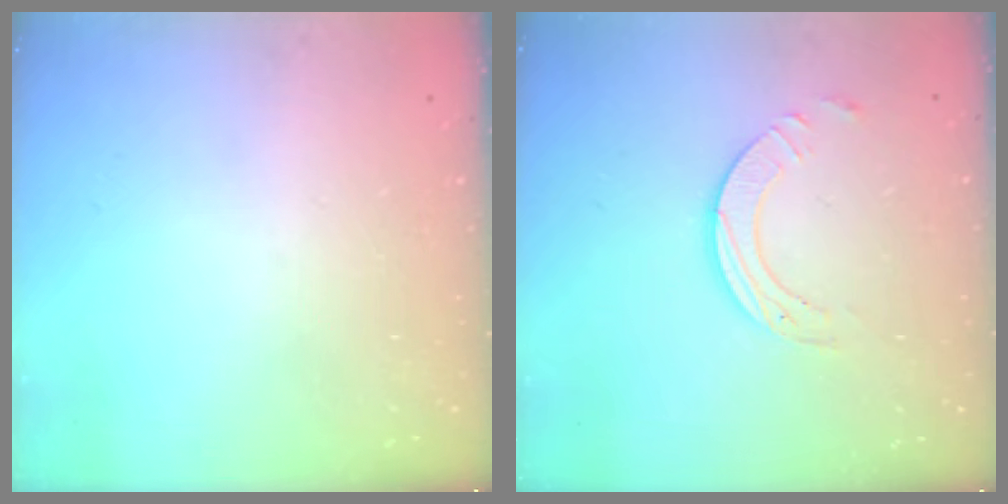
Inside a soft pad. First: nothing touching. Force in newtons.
{"total": 6.9, "press": 6.9, "slide": 0.7}